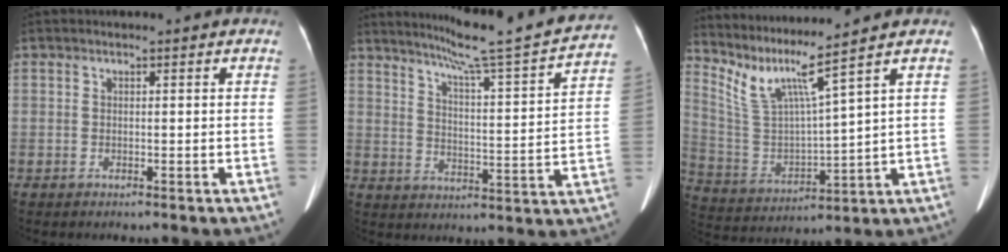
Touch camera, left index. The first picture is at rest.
{"total": 20.0, "force": [18.0, -0.9, 8.6], "torque": [-0.136, -0.043, 0.235]}
{"total": 10.4, "force": [8.0, -1.6, 6.4], "torque": [-0.136, -0.009, 0.168]}